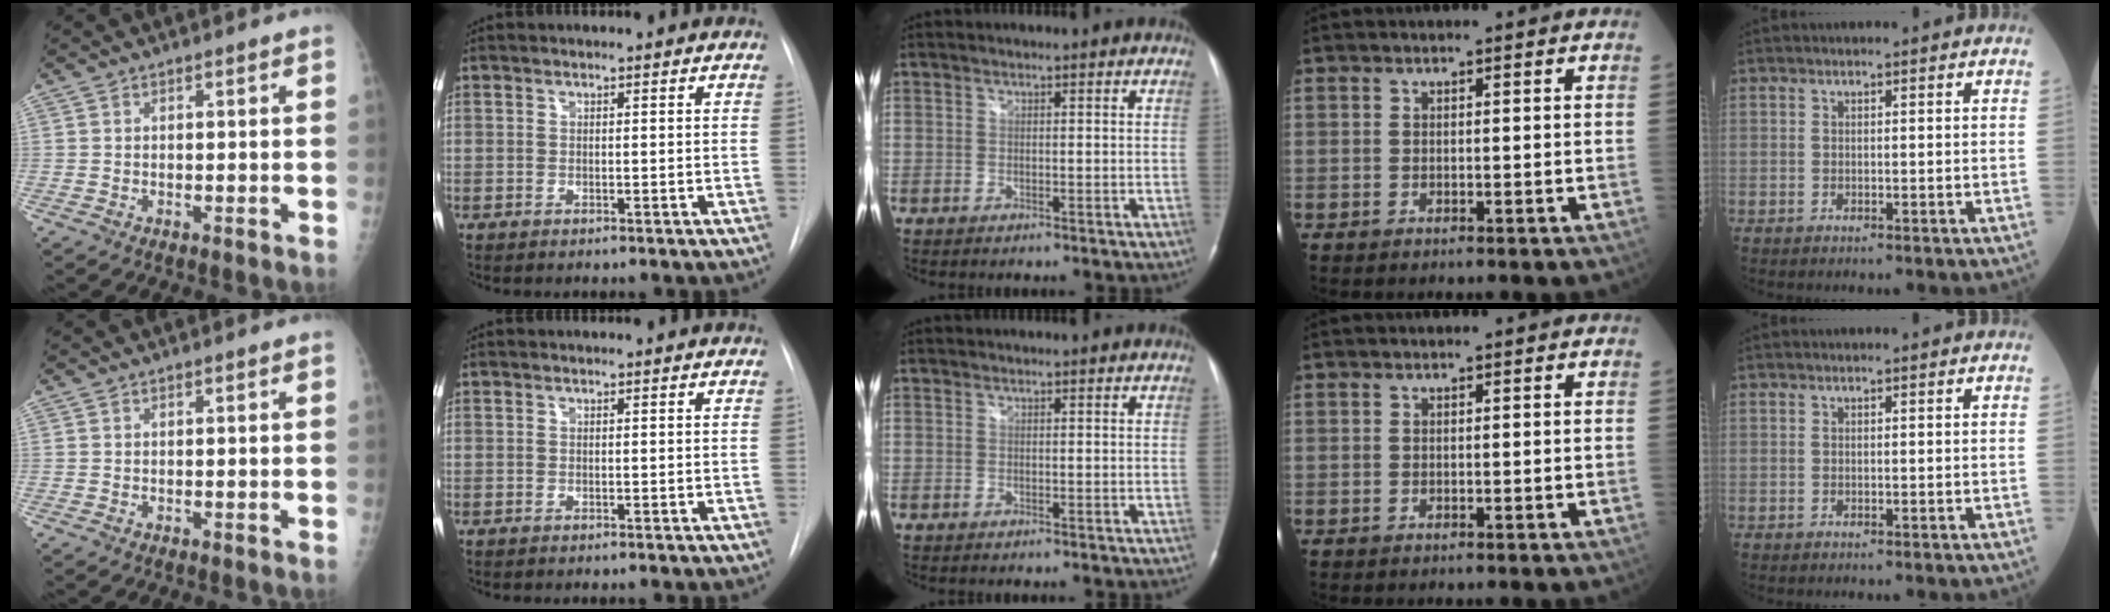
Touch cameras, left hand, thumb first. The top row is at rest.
{}